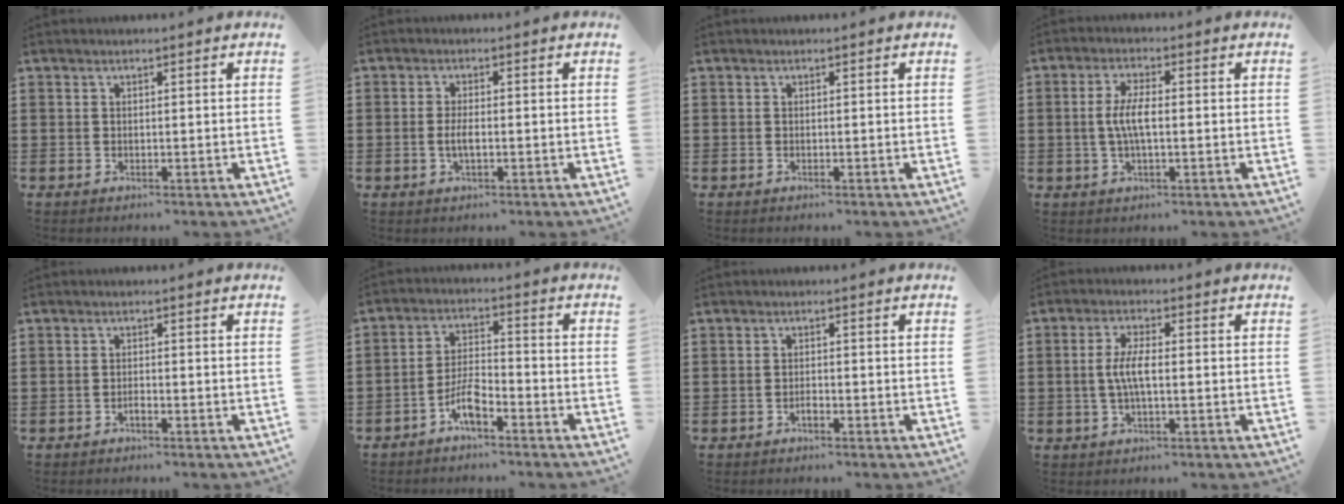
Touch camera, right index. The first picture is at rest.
{"total": 2.6, "force": [-0.5, 0.8, 2.4], "torque": [-0.050, -0.001, -0.011]}
{"total": 0.0}
{"total": 4.9, "force": [-0.3, 1.5, 4.7], "torque": [-0.099, -0.002, -0.011]}
{"total": 0.9, "force": [-0.8, 0.1, 0.4], "torque": [-0.009, -0.002, -0.015]}
{"total": 5.1, "force": [-3.5, 1.5, 3.5], "torque": [-0.087, 0.004, -0.073]}
{"total": 1.1, "force": [-0.9, 0.3, 0.6], "torque": [-0.013, -0.003, -0.015]}
{"total": 4.6, "force": [-0.4, 1.2, 4.4], "torque": [-0.094, -0.002, -0.014]}